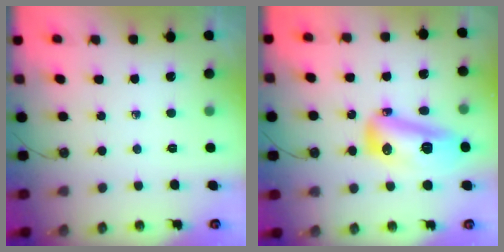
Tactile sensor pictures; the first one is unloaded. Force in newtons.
{"total": 14.3, "press": 14.2, "slide": 1.2}